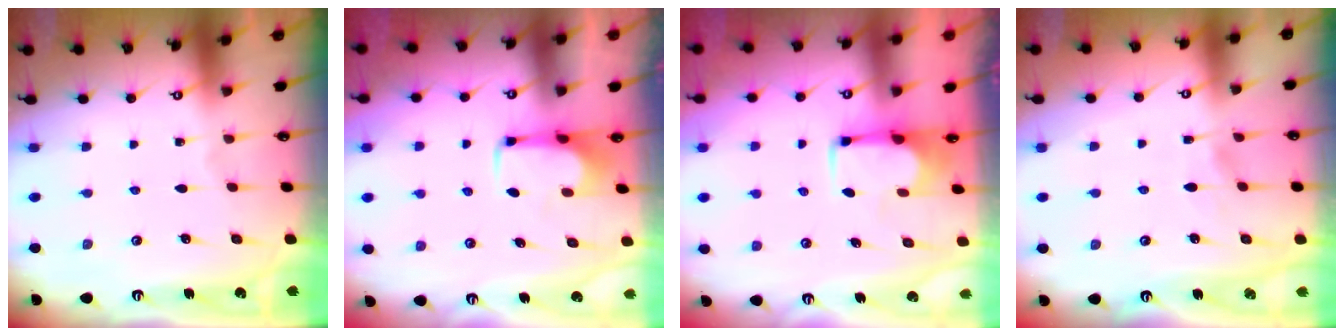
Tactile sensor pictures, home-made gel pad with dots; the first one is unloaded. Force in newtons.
{"total": 1.9, "press": 1.9, "slide": 0.2}
{"total": 1.7, "press": 1.6, "slide": 0.6}
{"total": 4.1, "press": 4.1, "slide": 0.3}